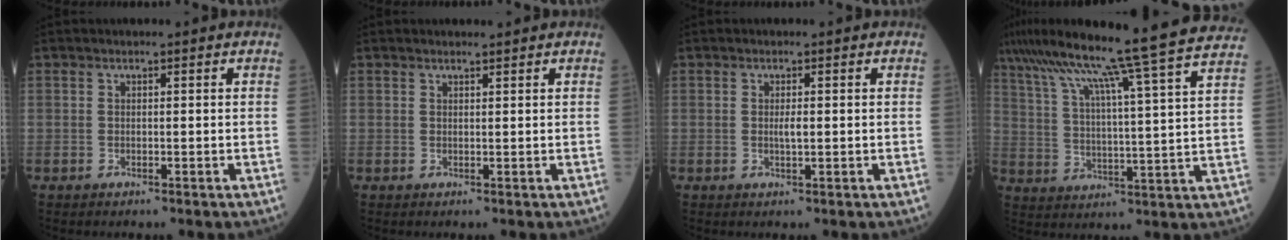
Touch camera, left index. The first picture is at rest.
{"total": 0.0}
{"total": 1.3, "force": [-0.8, 0.1, 1.0], "torque": [-0.021, -0.007, -0.010]}
{"total": 26.4, "force": [22.1, -1.8, 14.3], "torque": [-0.258, -0.024, 0.305]}